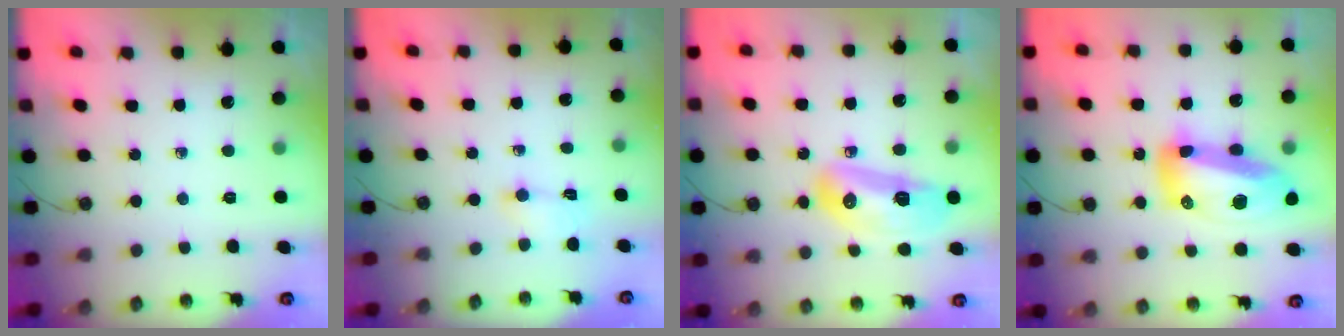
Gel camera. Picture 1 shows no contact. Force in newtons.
{"total": 2.6, "press": 2.5, "slide": 0.9}
{"total": 13.5, "press": 13.3, "slide": 2.4}
{"total": 18.8, "press": 18.7, "slide": 1.8}